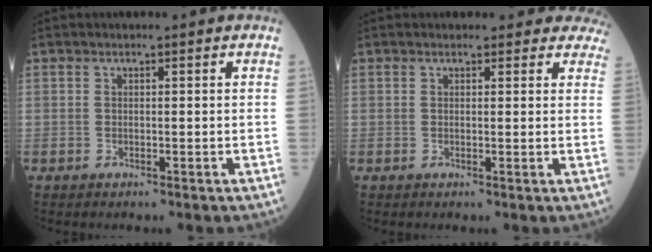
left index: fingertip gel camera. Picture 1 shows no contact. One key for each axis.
{"total": 8.9, "fx": 8.2, "fy": 3.3, "fz": 0.6, "tx": 0.044, "ty": 0.002, "tz": 0.057}